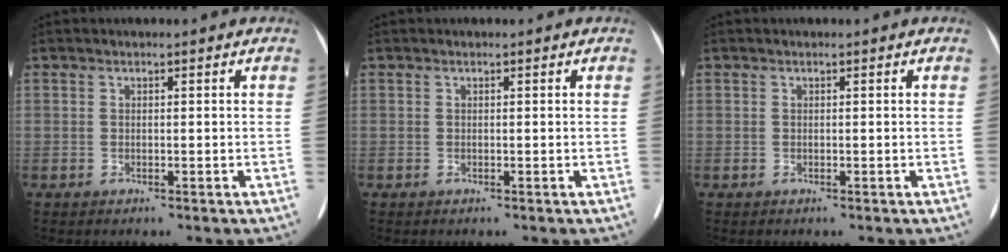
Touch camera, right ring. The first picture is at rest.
{"total": 0.0}
{"total": 0.0}